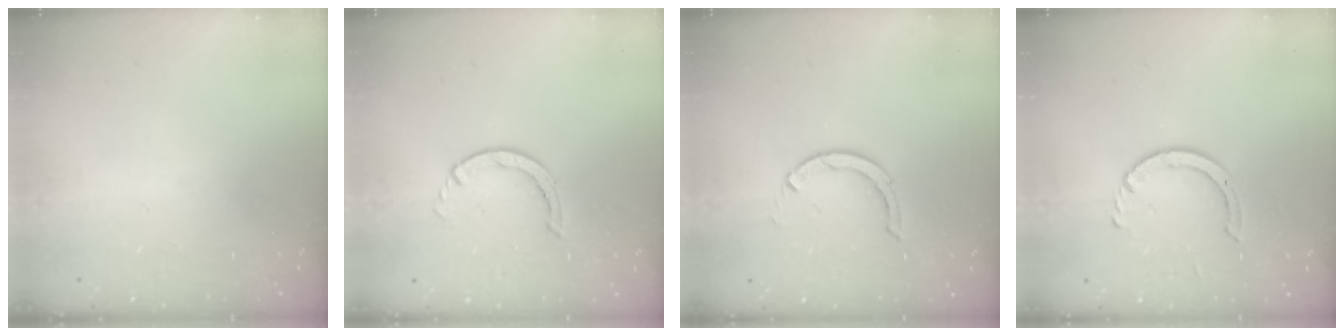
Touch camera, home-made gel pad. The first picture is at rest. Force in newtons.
{"total": 0.6, "press": 0.6, "slide": 0.1}
{"total": 2.9, "press": 2.9, "slide": 0.4}
{"total": 4.2, "press": 4.2, "slide": 0.3}